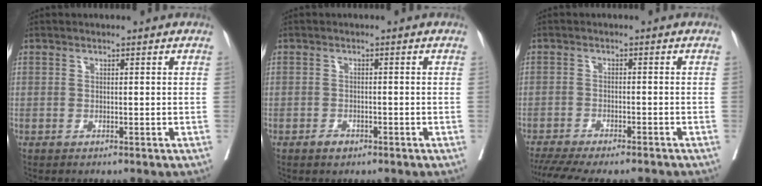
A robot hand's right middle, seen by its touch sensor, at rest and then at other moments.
{"total": 1.4, "force": [-1.1, 0.7, 0.7], "torque": [-0.018, 0.000, -0.014]}
{"total": 13.9, "force": [-12.0, 2.6, 6.4], "torque": [-0.130, -0.020, -0.169]}